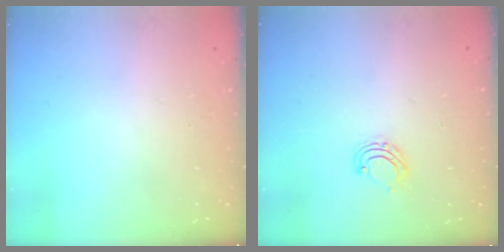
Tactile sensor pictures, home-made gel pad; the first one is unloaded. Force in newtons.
{"total": 6.6, "press": 6.6, "slide": 0.5}